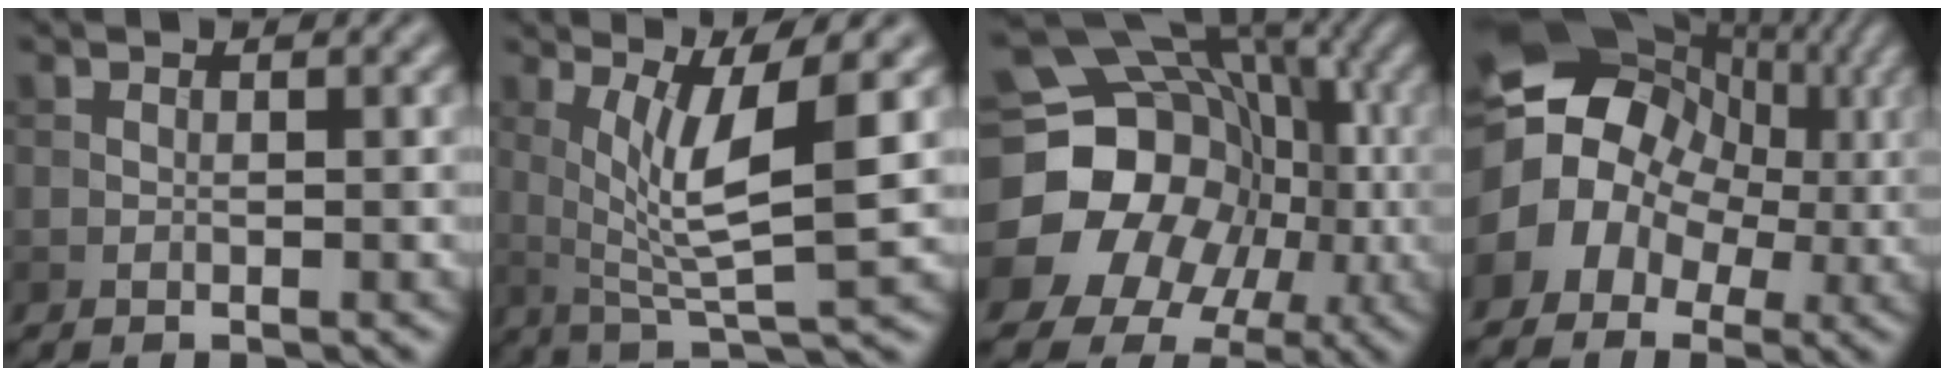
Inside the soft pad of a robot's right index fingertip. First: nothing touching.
{"total": 7.2, "force": [1.5, 1.6, 6.9], "torque": [-0.118, -0.009, 0.034]}
{"total": 19.5, "force": [-3.0, 17.9, 7.2], "torque": [-0.143, 0.007, -0.086]}
{"total": 13.8, "force": [0.9, 11.7, 7.1], "torque": [-0.127, 0.019, -0.015]}